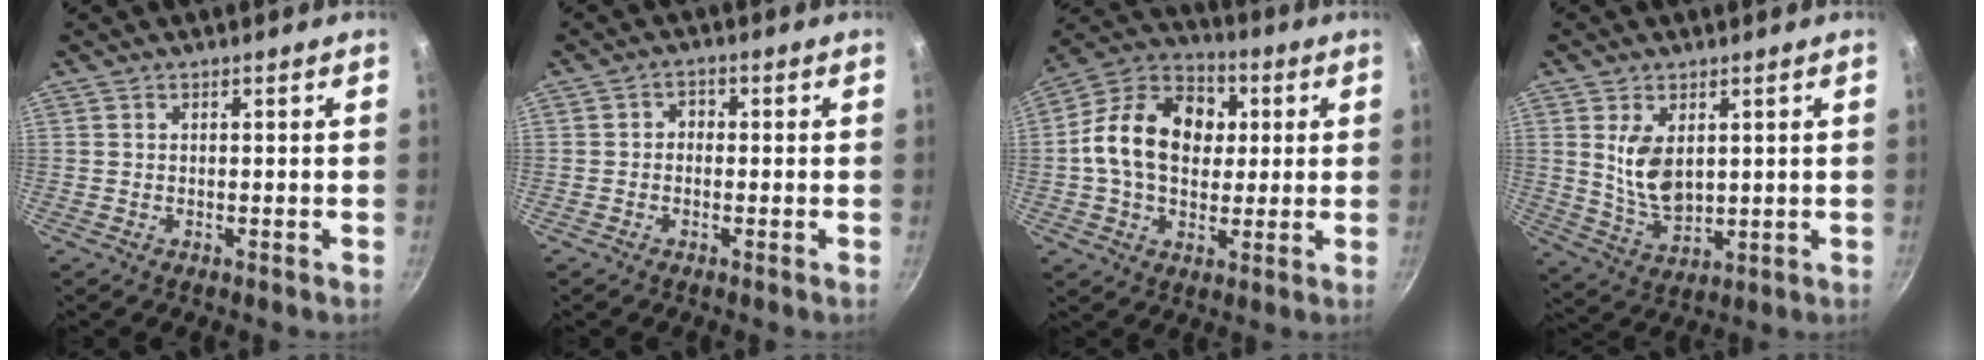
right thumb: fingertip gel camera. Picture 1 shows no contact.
{"total": 2.1, "force": [-0.4, 1.7, 1.1], "torque": [-0.011, 0.010, -0.011]}
{"total": 17.6, "force": [2.0, 13.0, 11.7], "torque": [-0.168, 0.022, 0.015]}
{"total": 8.7, "force": [2.2, 5.1, 6.7], "torque": [-0.111, -0.027, 0.054]}